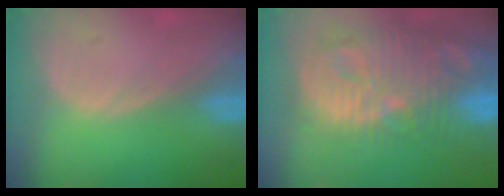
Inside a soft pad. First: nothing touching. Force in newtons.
{"total": 14.4, "press": 12.5, "slide": 7.1}